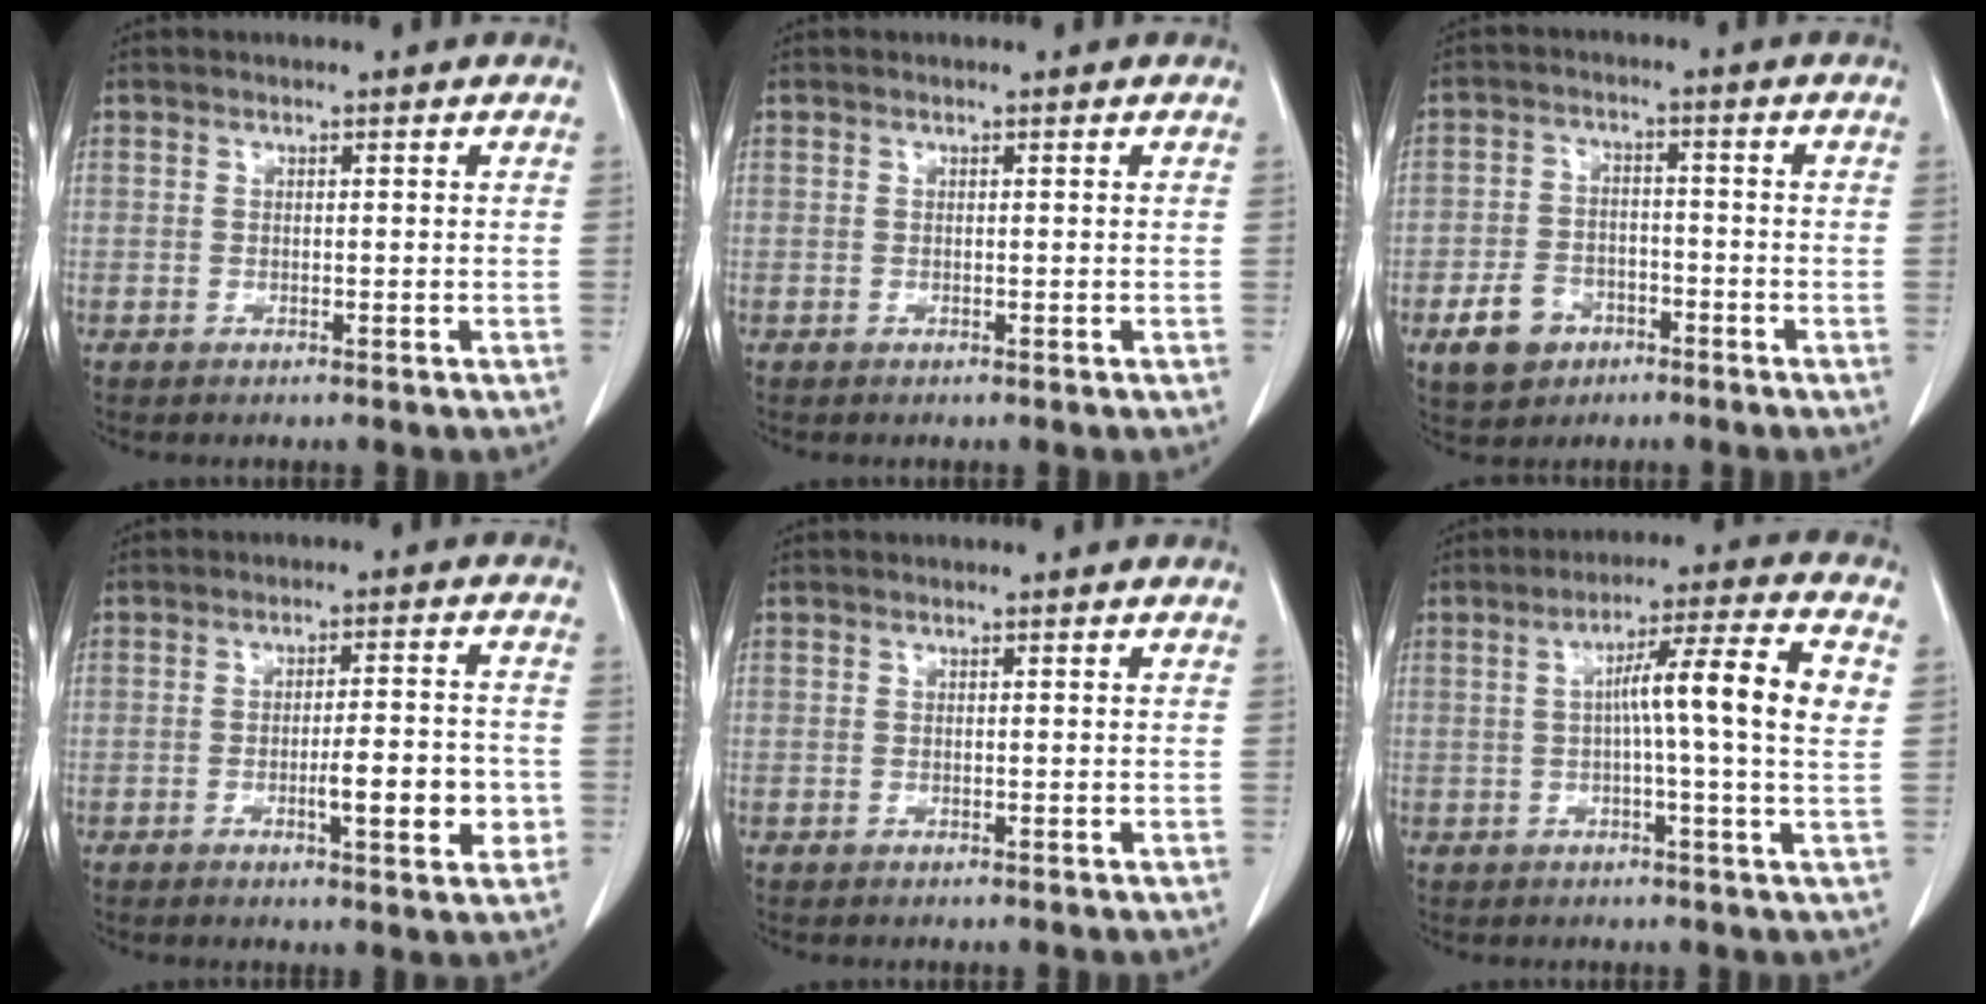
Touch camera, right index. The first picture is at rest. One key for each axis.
{"total": 0.0}
{"total": 6.7, "fx": -3.6, "fy": 4.9, "fz": 2.9, "tx": -0.063, "ty": 0.009, "tz": -0.054}
{"total": 8.0, "fx": -2.2, "fy": 1.5, "fz": 7.5, "tx": -0.105, "ty": 0.004, "tz": -0.029}
{"total": 0.0}
{"total": 10.9, "fx": 1.3, "fy": -0.6, "fz": 10.8, "tx": -0.167, "ty": 0.017, "tz": 0.014}